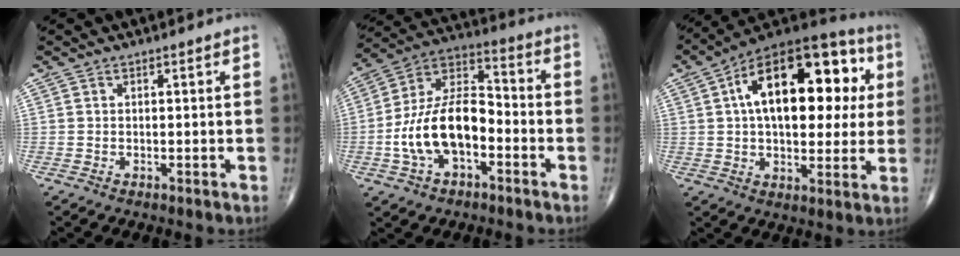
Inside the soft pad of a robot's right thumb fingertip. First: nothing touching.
{"total": 16.2, "force": [-4.2, 9.0, 12.9], "torque": [-0.232, 0.047, -0.079]}
{"total": 24.9, "force": [5.5, 13.0, 20.4], "torque": [-0.282, 0.025, 0.075]}